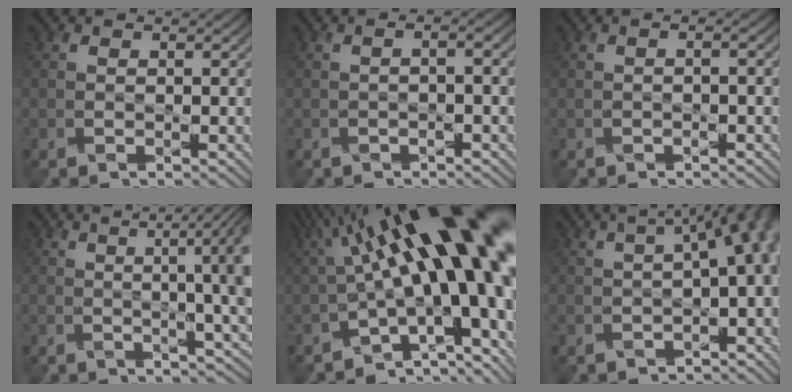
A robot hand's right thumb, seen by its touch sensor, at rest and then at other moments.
{"total": 2.1, "force": [-0.5, 0.5, 2.0], "torque": [-0.033, 0.001, -0.011]}
{"total": 1.7, "force": [-0.4, 0.4, 1.6], "torque": [-0.026, 0.001, -0.008]}
{"total": 11.5, "force": [1.5, 3.4, 10.9], "torque": [-0.099, 0.032, 0.015]}
{"total": 21.3, "force": [2.1, 7.5, 19.9], "torque": [-0.260, 0.007, 0.039]}
{"total": 9.0, "force": [-0.1, 3.3, 8.3], "torque": [-0.105, 0.007, 0.003]}